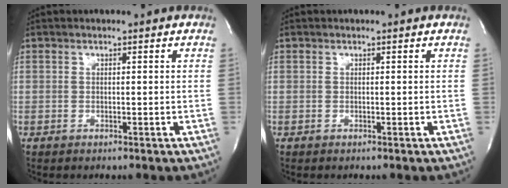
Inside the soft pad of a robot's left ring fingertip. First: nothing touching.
{"total": 0.0}